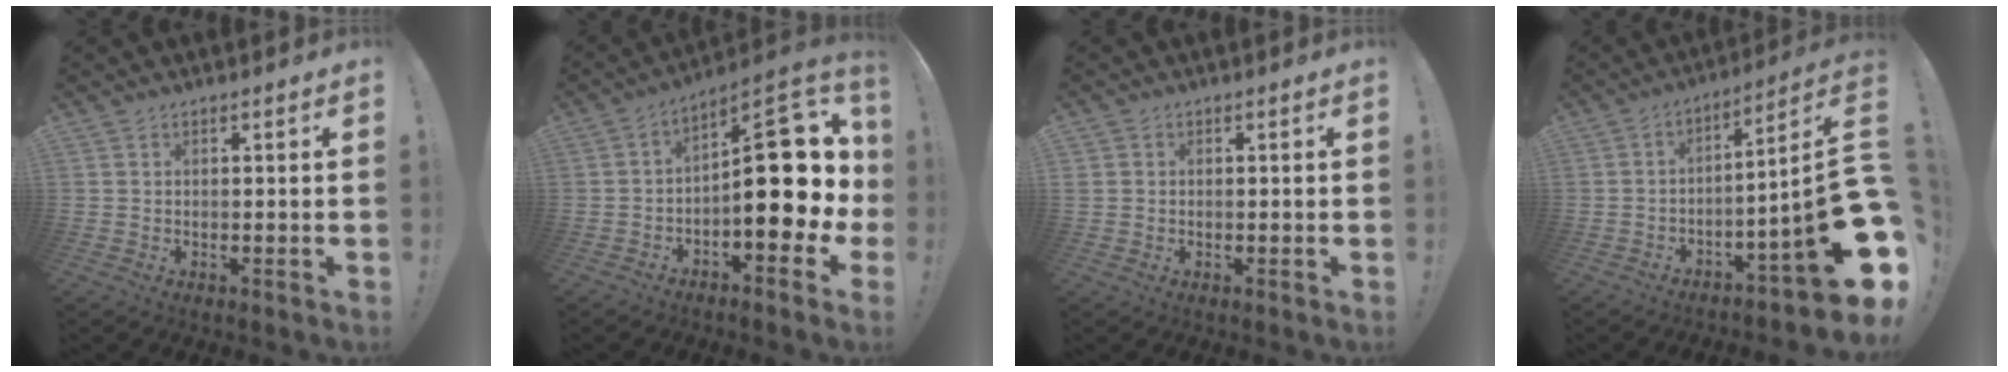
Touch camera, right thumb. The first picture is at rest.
{"total": 19.9, "force": [-1.3, 9.1, 17.6], "torque": [-0.211, 0.007, -0.012]}
{"total": 1.0, "force": [0.0, 1.0, 0.2], "torque": [-0.006, 0.002, 0.000]}
{"total": 15.8, "force": [-5.0, 1.6, 14.9], "torque": [-0.206, 0.010, -0.083]}